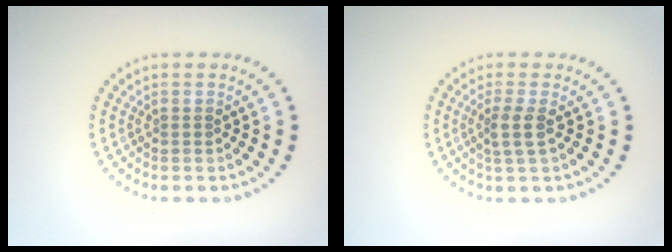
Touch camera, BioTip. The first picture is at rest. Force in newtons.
{"total": 1.8, "press": 1.5, "slide": 1.0}